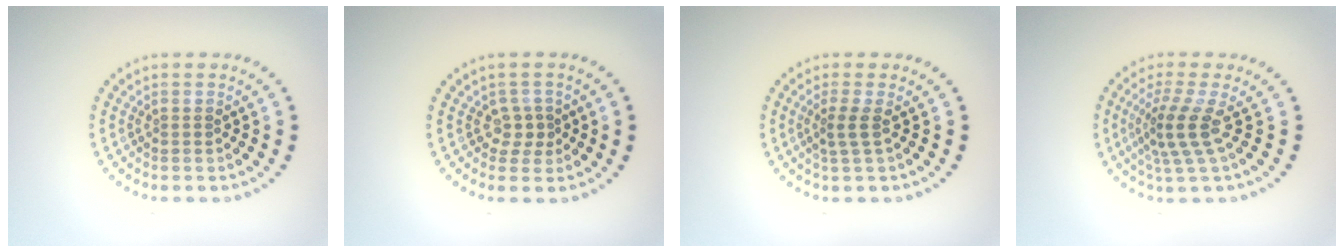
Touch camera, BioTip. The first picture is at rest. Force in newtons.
{"total": 1.7, "press": 1.3, "slide": 1.2}
{"total": 1.7, "press": 1.2, "slide": 1.3}
{"total": 3.3, "press": 2.3, "slide": 2.4}